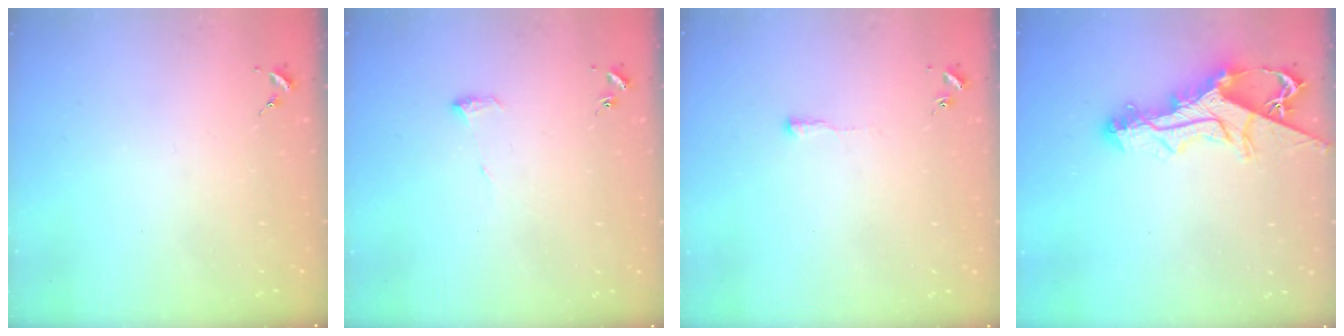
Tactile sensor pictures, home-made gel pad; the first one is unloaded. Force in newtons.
{"total": 5.5, "press": 5.4, "slide": 0.7}
{"total": 3.3, "press": 3.3, "slide": 0.6}
{"total": 13.3, "press": 13.2, "slide": 1.5}